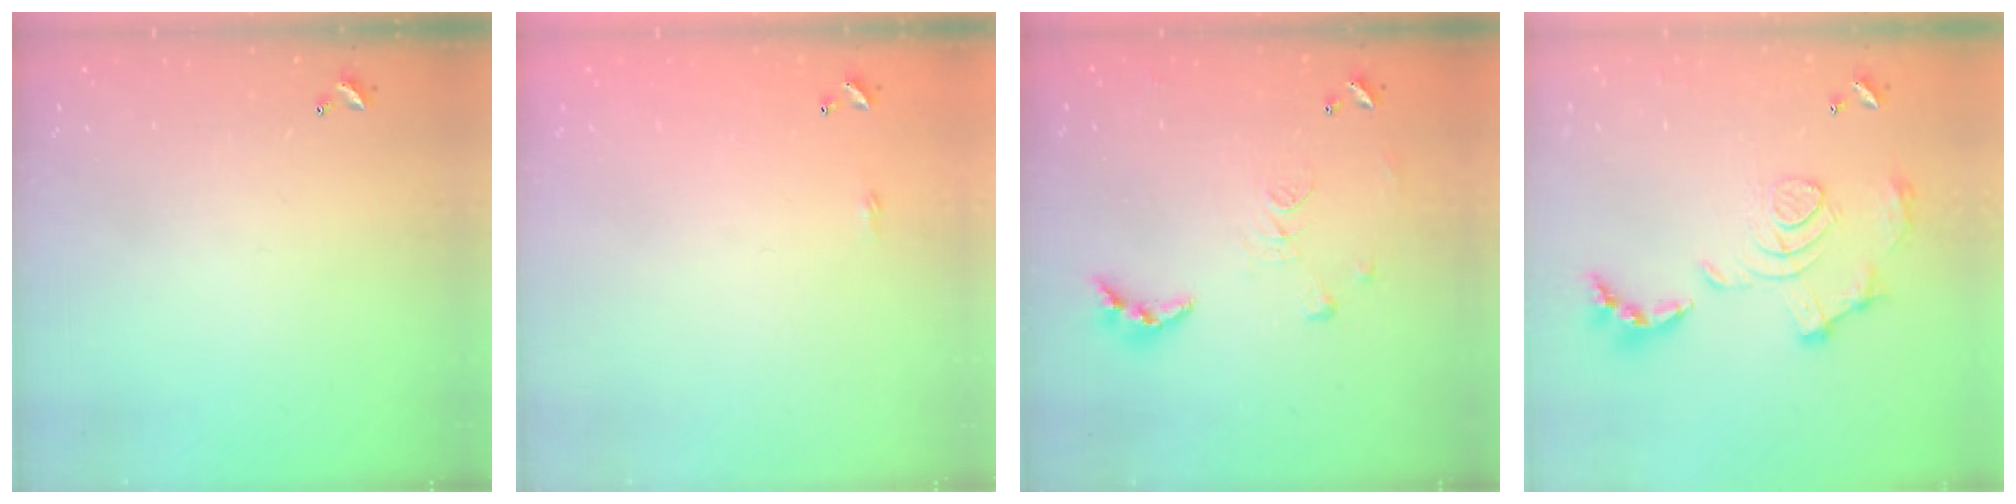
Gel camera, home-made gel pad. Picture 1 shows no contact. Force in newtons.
{"total": 2.2, "press": 2.1, "slide": 0.4}
{"total": 9.6, "press": 9.5, "slide": 0.9}
{"total": 1.7, "press": 1.1, "slide": 1.3}